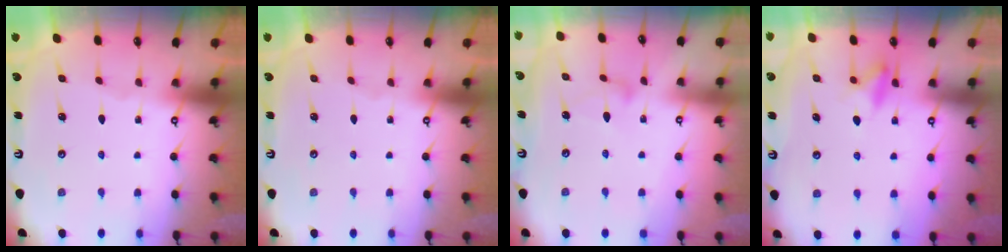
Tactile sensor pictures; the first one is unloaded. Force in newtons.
{"total": 0.0}
{"total": 6.0, "press": 6.0, "slide": 0.3}
{"total": 7.8, "press": 7.7, "slide": 1.1}